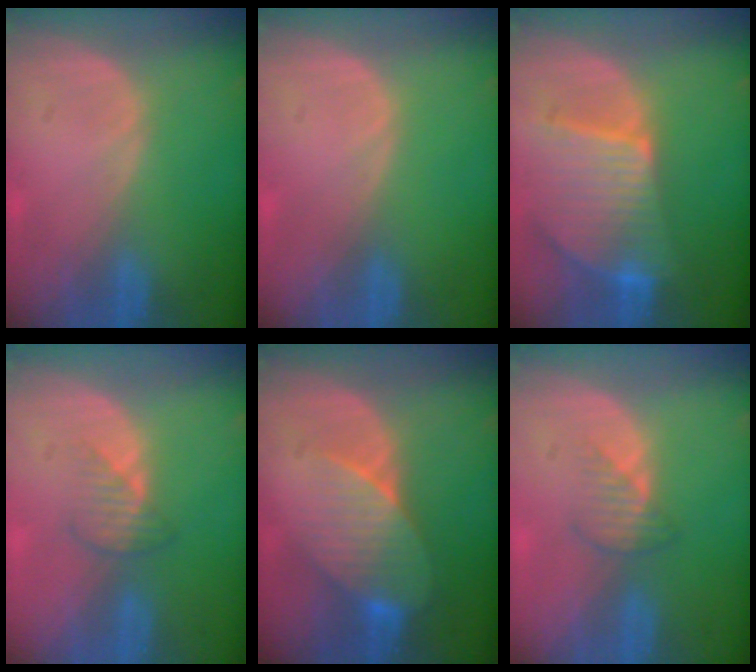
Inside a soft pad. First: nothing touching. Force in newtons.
{"total": 0.0}
{"total": 9.4, "press": 8.2, "slide": 4.6}
{"total": 2.5, "press": 2.5, "slide": 0.4}
{"total": 8.2, "press": 7.3, "slide": 3.6}
{"total": 2.5, "press": 2.5, "slide": 0.2}